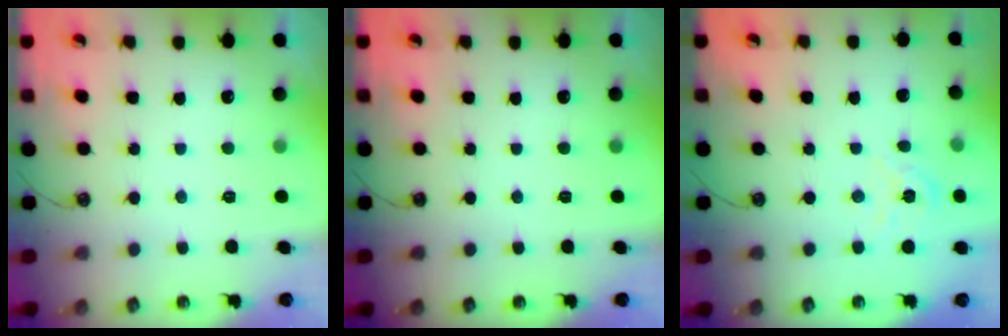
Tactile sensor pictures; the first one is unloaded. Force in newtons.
{"total": 0.0}
{"total": 3.4, "press": 3.4, "slide": 0.3}